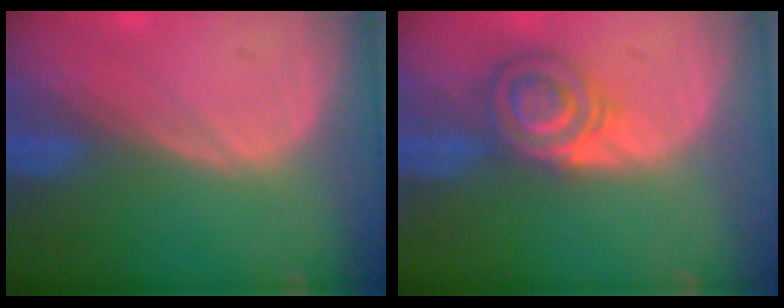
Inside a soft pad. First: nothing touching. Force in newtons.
{"total": 5.8, "press": 5.7, "slide": 1.1}